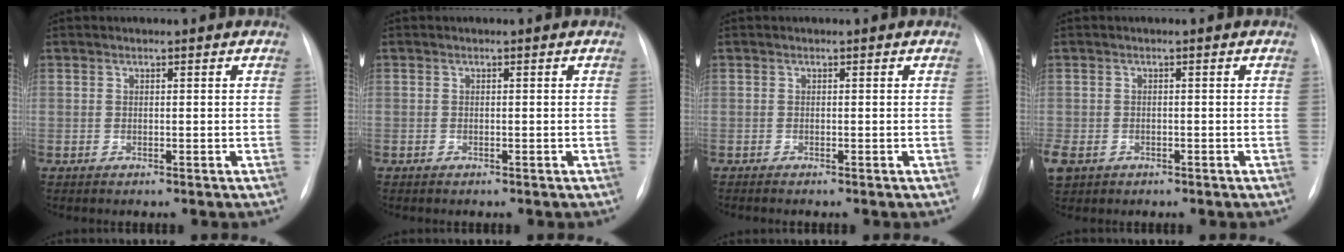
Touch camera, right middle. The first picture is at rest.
{"total": 0.0}
{"total": 0.6, "force": [-0.5, -0.1, 0.3], "torque": [-0.008, -0.004, -0.006]}
{"total": 5.7, "force": [-2.9, 4.4, 2.3], "torque": [-0.070, -0.006, -0.041]}